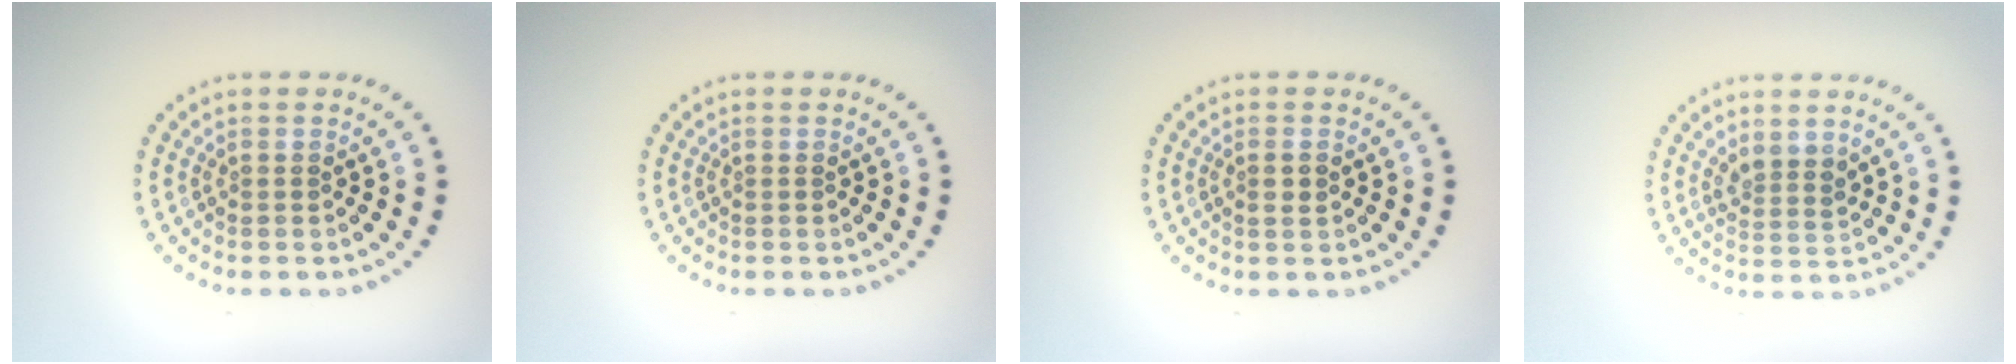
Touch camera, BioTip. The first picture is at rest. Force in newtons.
{"total": 0.0}
{"total": 1.0, "press": 0.9, "slide": 0.3}
{"total": 2.0, "press": 1.7, "slide": 1.1}